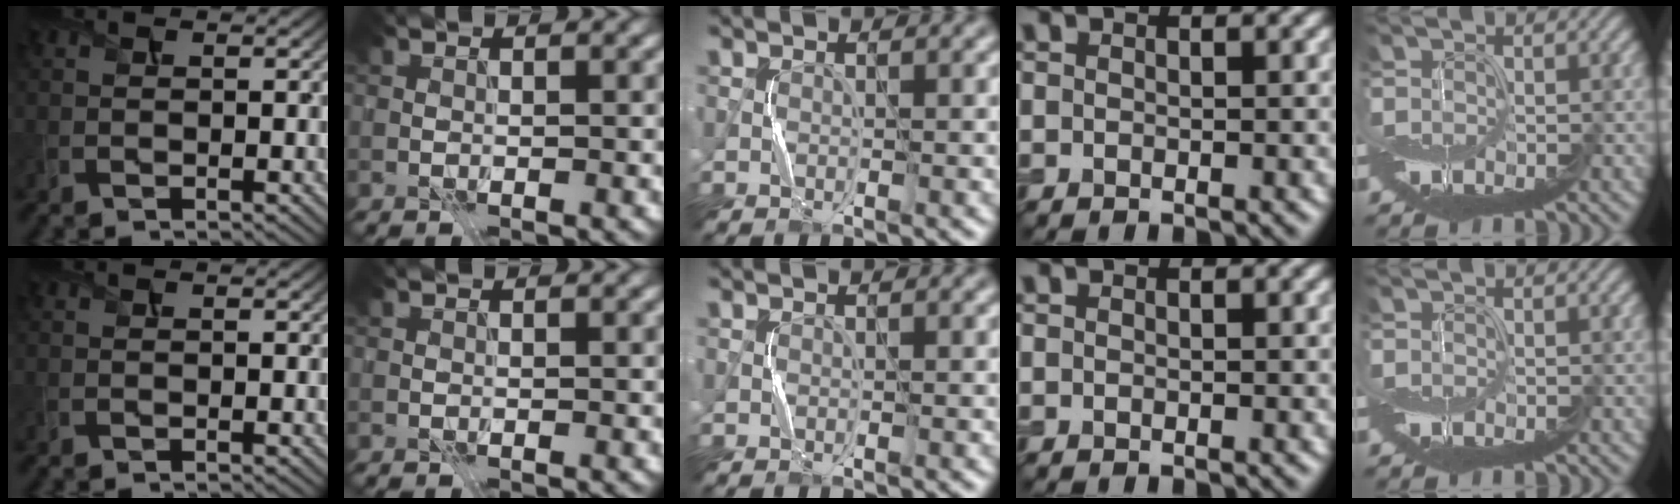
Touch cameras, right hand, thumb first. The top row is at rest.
{}